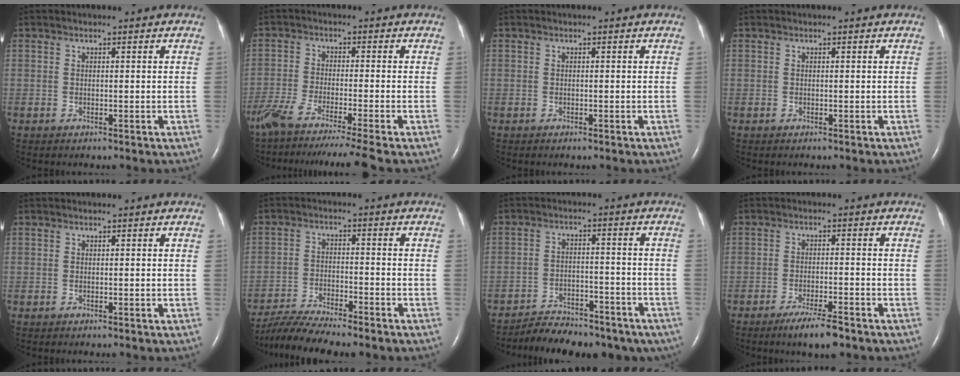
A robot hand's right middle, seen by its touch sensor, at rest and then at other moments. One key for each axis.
{"total": 13.2, "fx": -11.0, "fy": -1.6, "fz": 7.1, "tx": -0.106, "ty": -0.046, "tz": -0.174}
{"total": 0.0}
{"total": 0.0}
{"total": 0.0}
{"total": 8.8, "fx": -7.9, "fy": 0.3, "fz": 3.9, "tx": -0.072, "ty": -0.015, "tz": -0.134}
{"total": 14.2, "fx": -12.1, "fy": 5.7, "fz": 5.0, "tx": -0.071, "ty": 0.017, "tz": -0.160}
{"total": 5.7, "fx": -4.1, "fy": 0.6, "fz": 3.9, "tx": -0.074, "ty": -0.010, "tz": -0.068}